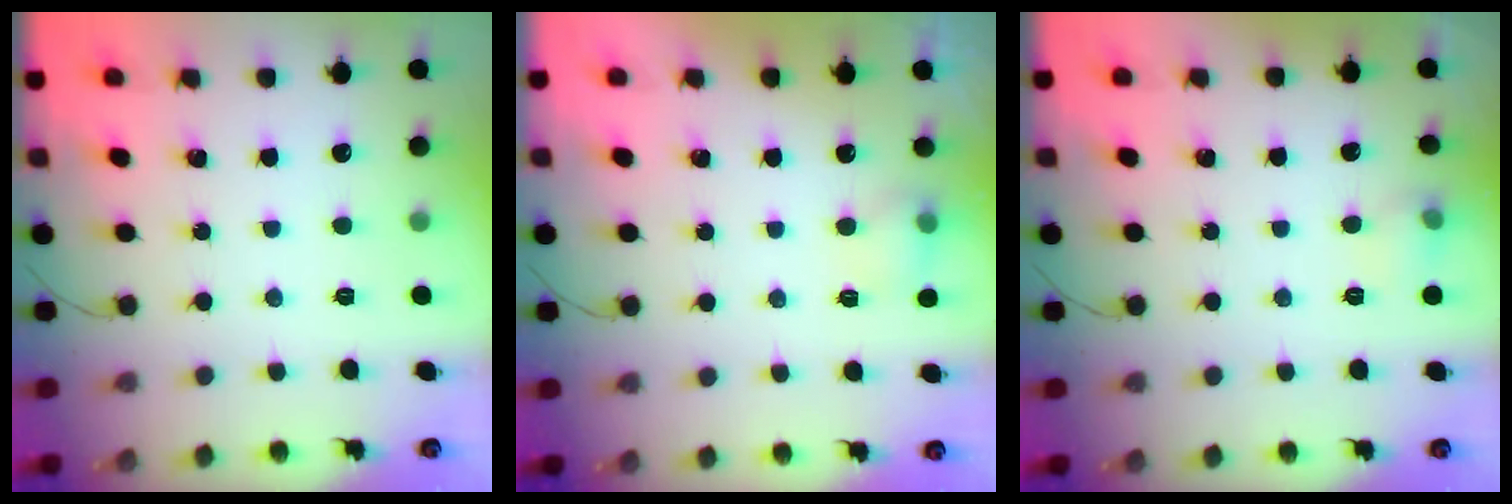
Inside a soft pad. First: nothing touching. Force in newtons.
{"total": 6.0, "press": 5.9, "slide": 0.9}
{"total": 5.5, "press": 5.4, "slide": 1.4}